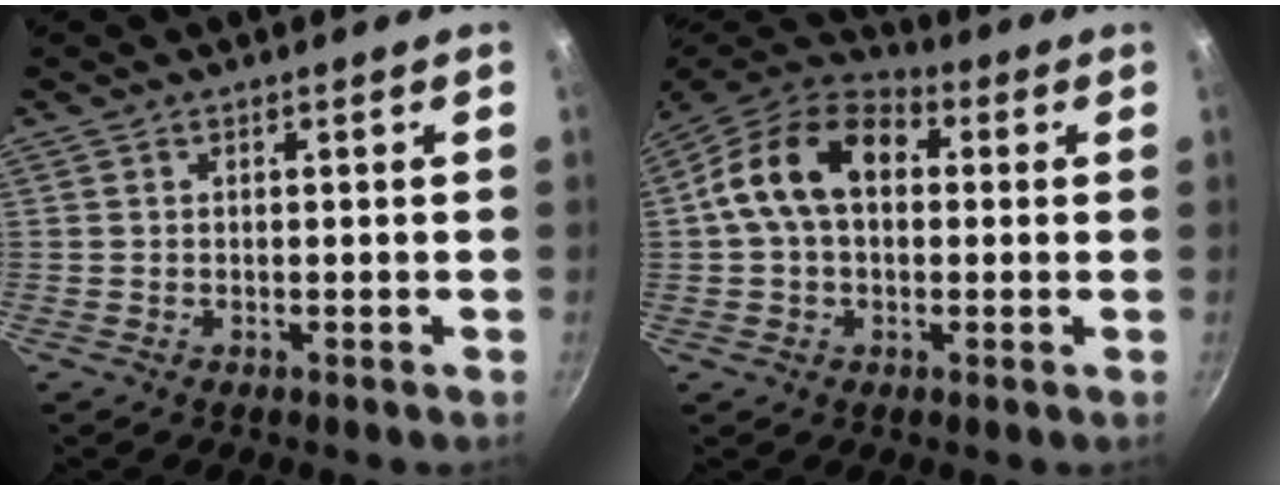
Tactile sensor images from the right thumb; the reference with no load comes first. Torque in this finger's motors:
{"motor_torque": [-0.51, 0.86, 0.51, -0.46, 0.27]}